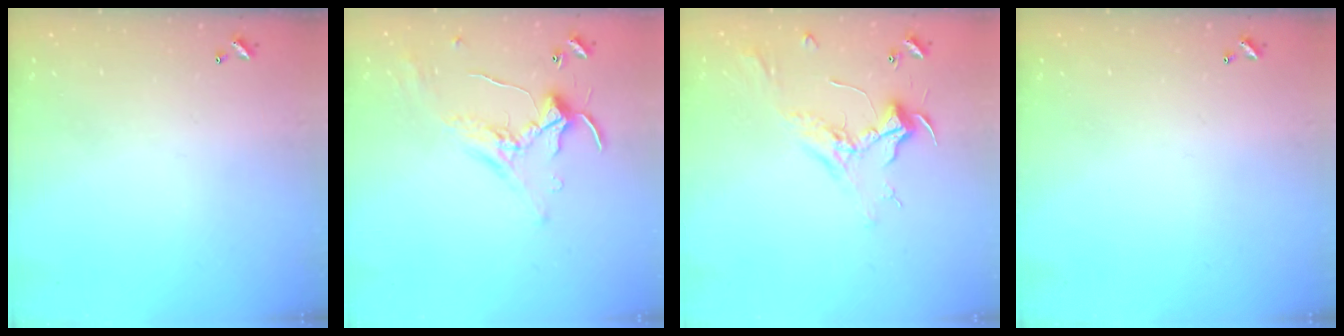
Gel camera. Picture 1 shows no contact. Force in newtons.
{"total": 1.0, "press": 0.5, "slide": 0.8}
{"total": 2.4, "press": 2.3, "slide": 0.8}
{"total": 0.0}